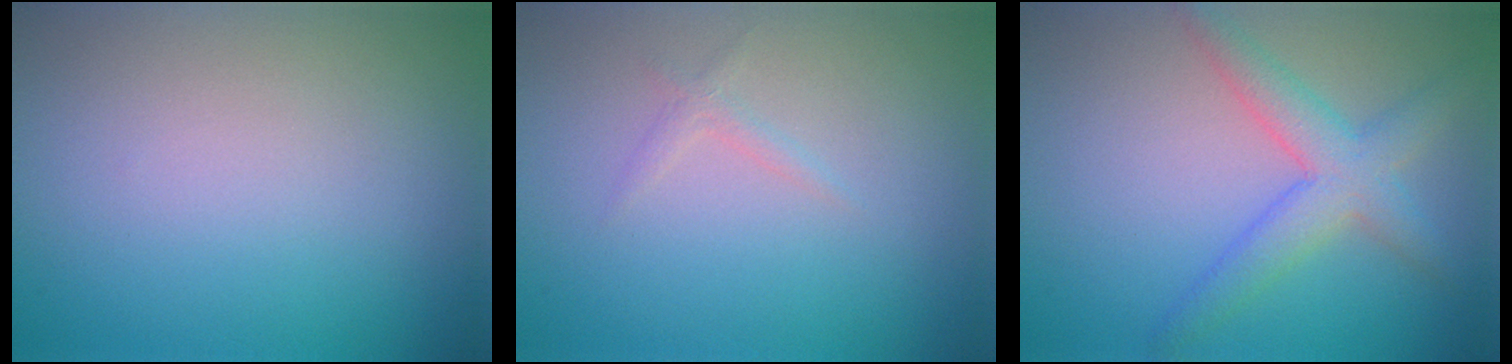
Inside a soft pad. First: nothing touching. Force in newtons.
{"total": 0.8, "press": 0.8, "slide": 0.0}
{"total": 4.0, "press": 4.0, "slide": 0.2}